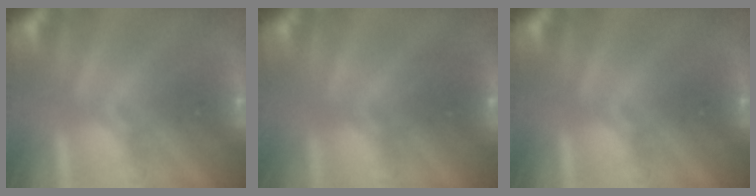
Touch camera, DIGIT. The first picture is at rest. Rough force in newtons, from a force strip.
{"total": 2.4}
{"total": 0.0}